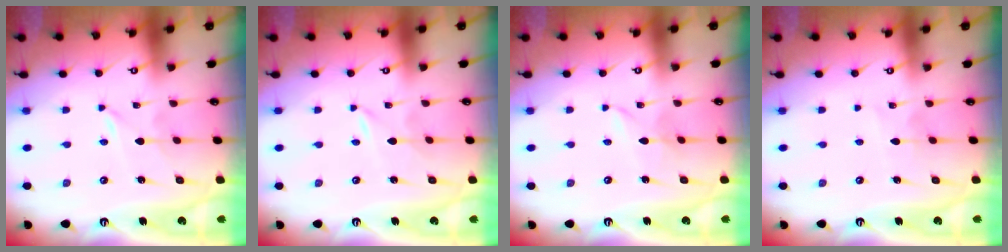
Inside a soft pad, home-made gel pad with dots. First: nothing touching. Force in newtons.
{"total": 0.0}
{"total": 2.3, "press": 2.3, "slide": 0.2}
{"total": 4.0, "press": 4.0, "slide": 0.3}